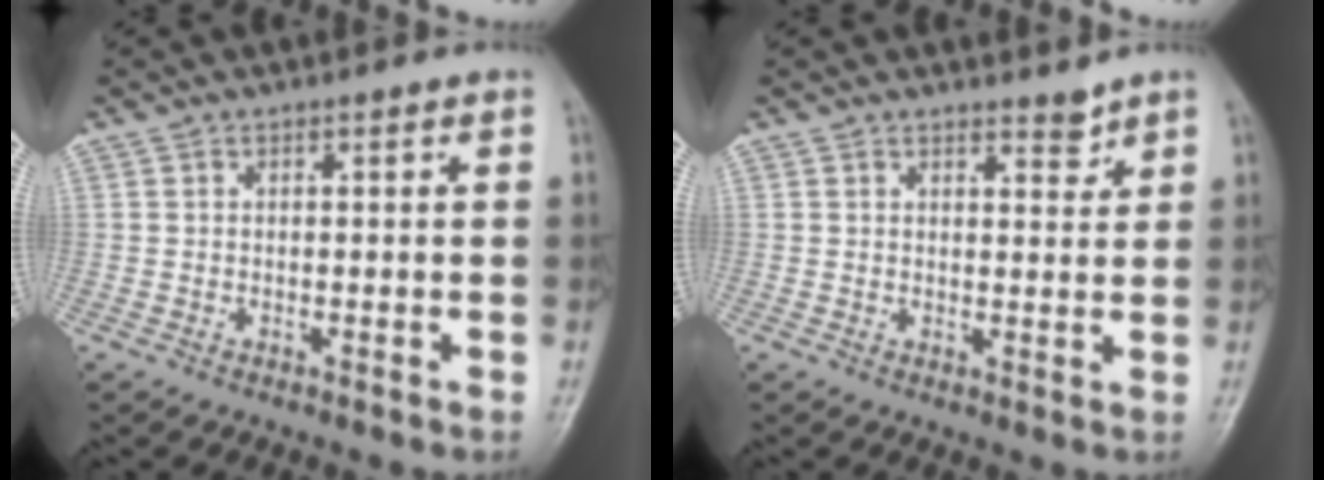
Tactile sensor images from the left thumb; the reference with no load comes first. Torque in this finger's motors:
{"motor_torque": [-0.13, 0.02, -0.27, -0.20, 0.02]}